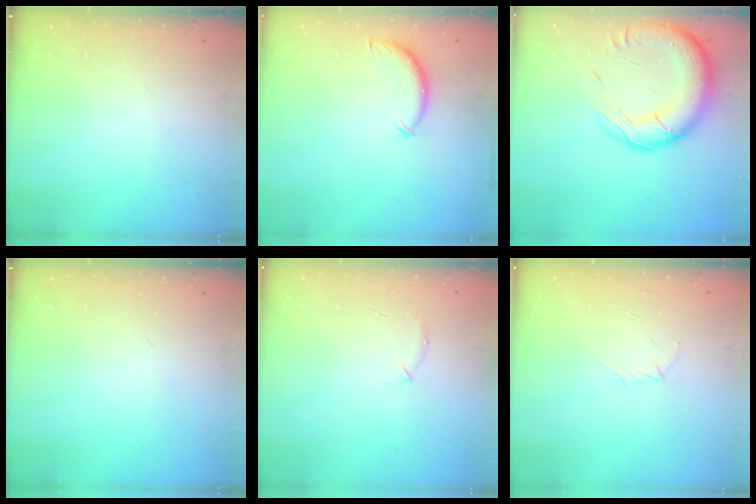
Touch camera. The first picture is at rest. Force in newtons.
{"total": 8.4, "press": 8.3, "slide": 1.2}
{"total": 20.5, "press": 20.0, "slide": 4.5}
{"total": 0.0}
{"total": 5.0, "press": 4.8, "slide": 1.2}
{"total": 2.8, "press": 2.7, "slide": 0.7}